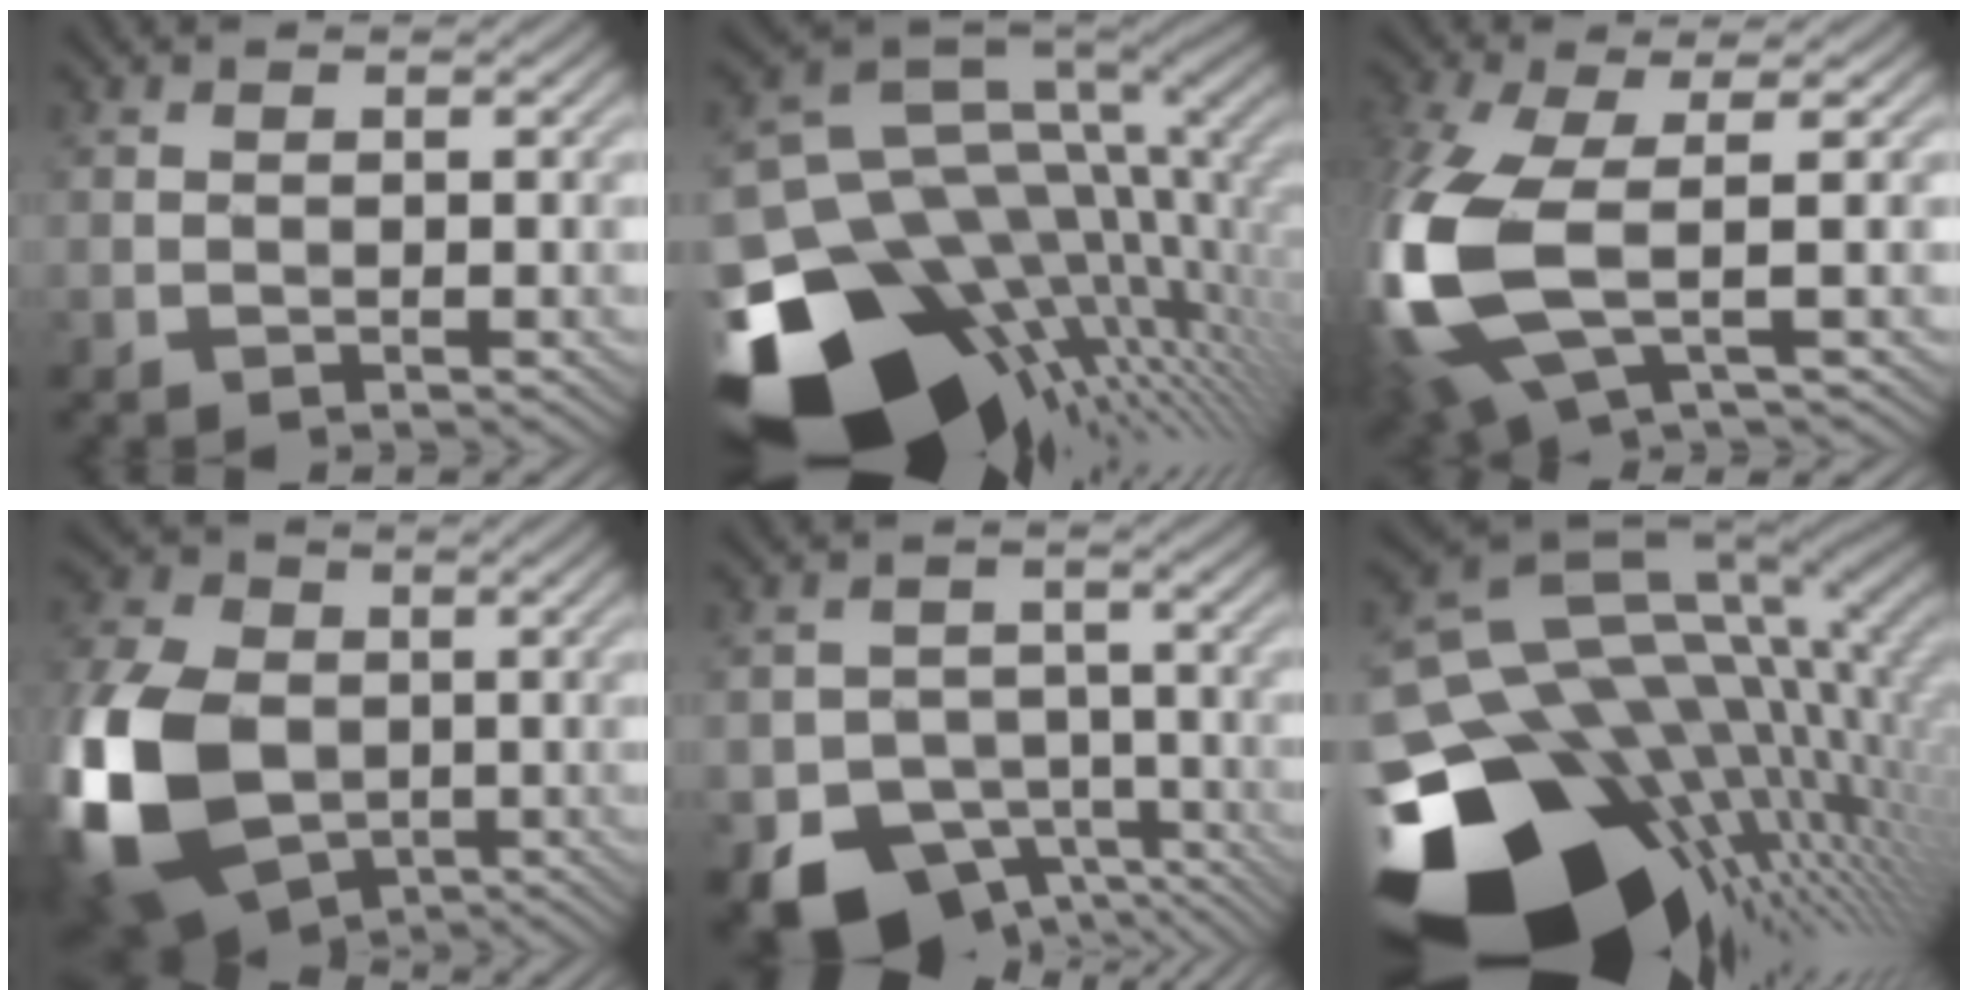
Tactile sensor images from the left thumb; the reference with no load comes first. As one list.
[{"total": 18.7, "force": [-7.1, 11.8, 12.8], "torque": [-0.297, -0.043, -0.092]}, {"total": 12.3, "force": [-1.4, 5.1, 11.1], "torque": [-0.299, -0.015, -0.028]}, {"total": 17.5, "force": [-4.2, 12.1, 11.9], "torque": [-0.320, -0.017, -0.093]}, {"total": 10.4, "force": [-6.6, 7.0, 4.1], "torque": [-0.062, -0.018, -0.108]}, {"total": 20.7, "force": [-7.4, 13.2, 14.1], "torque": [-0.324, -0.052, -0.090]}]